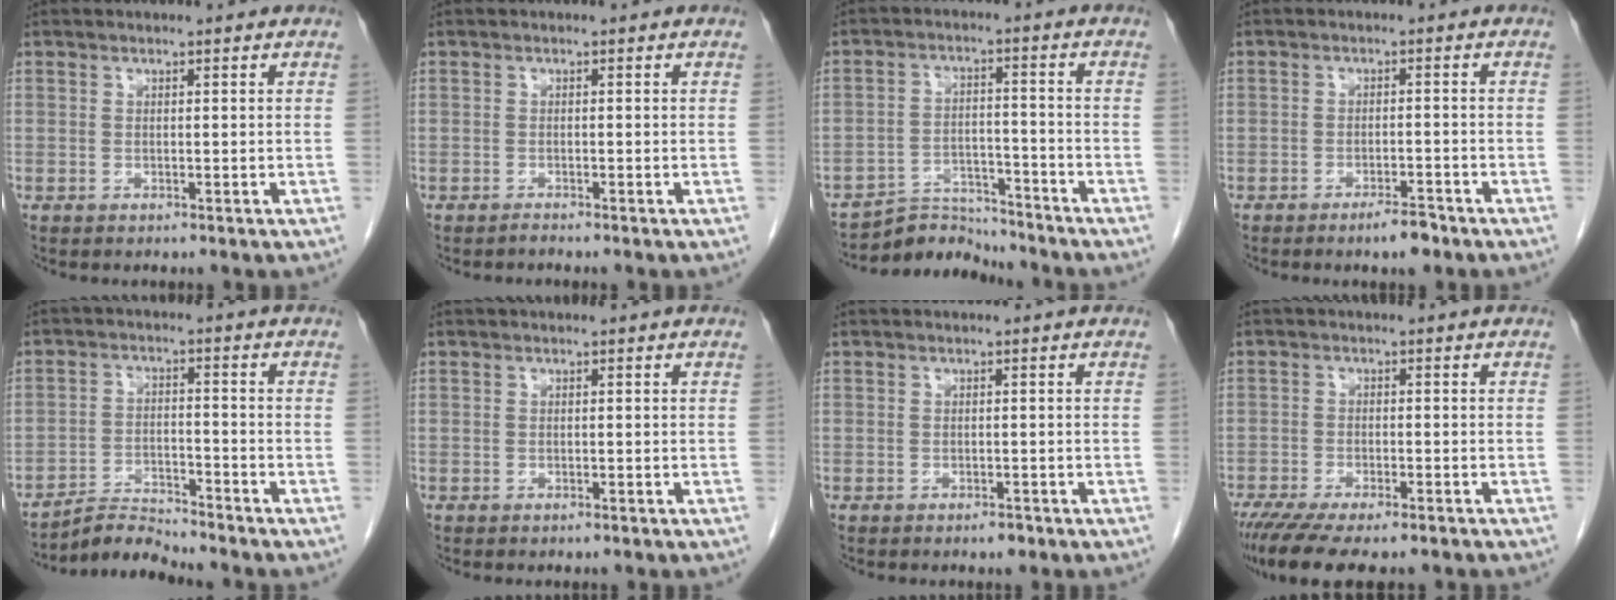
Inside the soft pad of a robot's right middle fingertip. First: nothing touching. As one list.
[{"total": 0.5, "force": [-0.5, -0.1, 0.1], "torque": [-0.003, 0.000, -0.009]}, {"total": 6.5, "force": [-6.3, 0.8, -1.0], "torque": [0.017, 0.011, -0.107]}, {"total": 3.3, "force": [-2.5, 0.6, 2.1], "torque": [-0.033, 0.000, -0.038]}, {"total": 4.7, "force": [-4.7, -0.7, -0.6], "torque": [0.008, -0.008, -0.083]}, {"total": 0.0}, {"total": 1.1, "force": [-0.8, 0.4, 0.6], "torque": [-0.008, 0.000, -0.008]}, {"total": 12.1, "force": [-9.5, 2.8, 6.9], "torque": [-0.114, -0.017, -0.144]}]